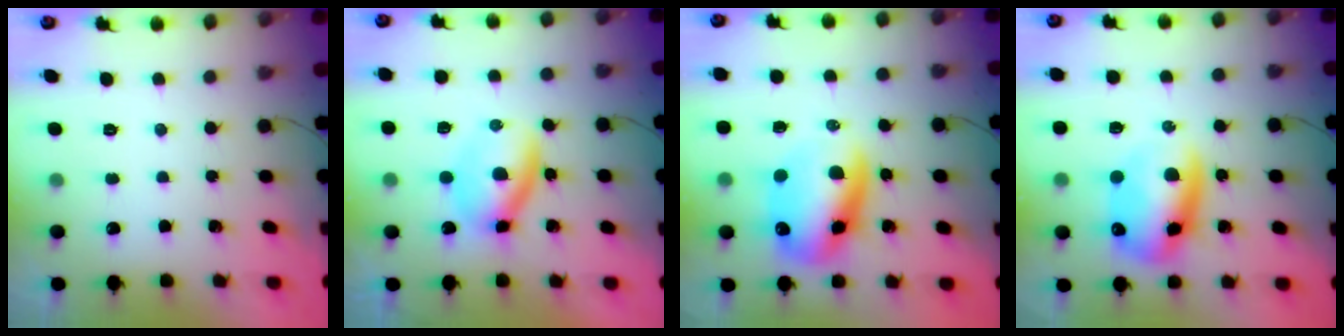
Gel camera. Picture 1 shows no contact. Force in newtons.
{"total": 6.0, "press": 5.9, "slide": 1.1}
{"total": 14.0, "press": 13.4, "slide": 3.9}
{"total": 12.7, "press": 12.2, "slide": 3.4}